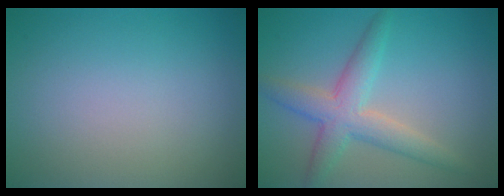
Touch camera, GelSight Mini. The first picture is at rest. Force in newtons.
{"total": 4.3, "press": 4.3, "slide": 0.3}